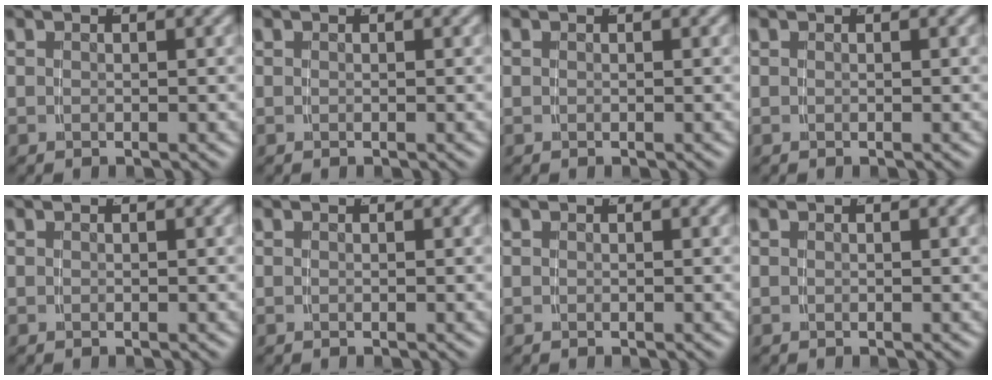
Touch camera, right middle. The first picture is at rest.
{"total": 0.0}
{"total": 0.0}
{"total": 0.0}
{"total": 0.0}
{"total": 0.0}
{"total": 0.0}
{"total": 0.0}